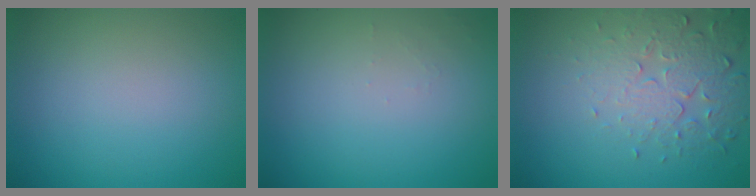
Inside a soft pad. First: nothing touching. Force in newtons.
{"total": 0.7, "press": 0.7, "slide": 0.1}
{"total": 5.1, "press": 3.8, "slide": 3.4}